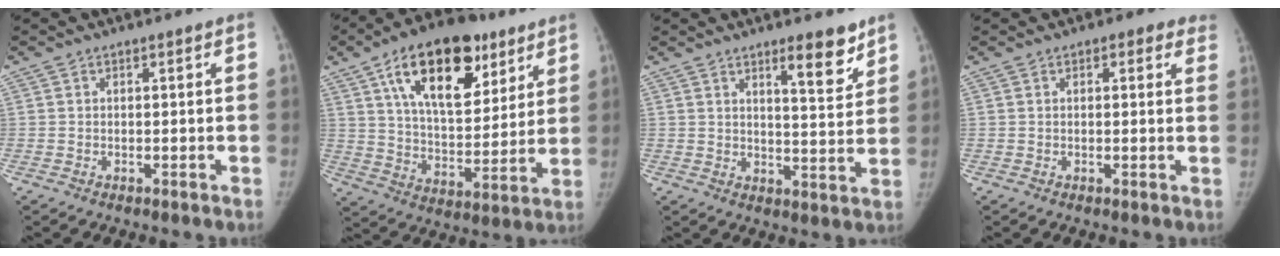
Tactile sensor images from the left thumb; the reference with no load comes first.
{"total": 22.7, "force": [11.6, 11.8, 15.6], "torque": [-0.211, -0.026, 0.192]}
{"total": 8.1, "force": [5.6, 2.0, 5.5], "torque": [-0.059, -0.043, 0.082]}
{"total": 4.7, "force": [3.1, 2.7, 2.2], "torque": [0.015, -0.004, 0.024]}